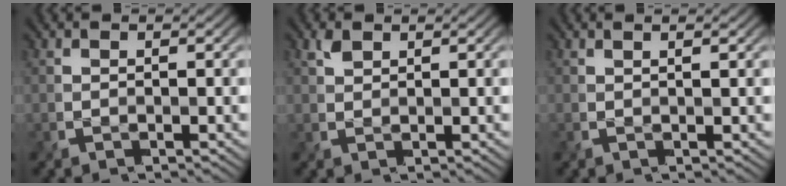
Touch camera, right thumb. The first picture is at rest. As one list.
[{"total": 1.4, "force": [0.9, 0.7, 0.8], "torque": [-0.020, 0.002, 0.019]}, {"total": 1.2, "force": [0.6, -0.1, 1.0], "torque": [-0.013, -0.003, 0.010]}]